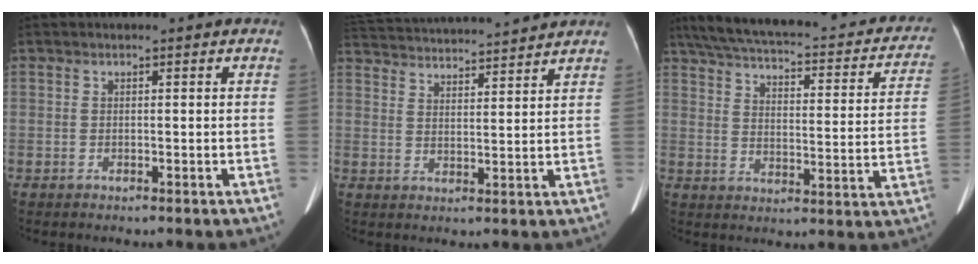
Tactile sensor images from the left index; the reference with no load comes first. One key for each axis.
{"total": 17.5, "fx": 16.3, "fy": 1.6, "fz": 6.2, "tx": -0.126, "ty": 0.037, "tz": 0.247}
{"total": 25.8, "fx": 20.6, "fy": 7.6, "fz": 13.5, "tx": -0.202, "ty": 0.013, "tz": 0.246}